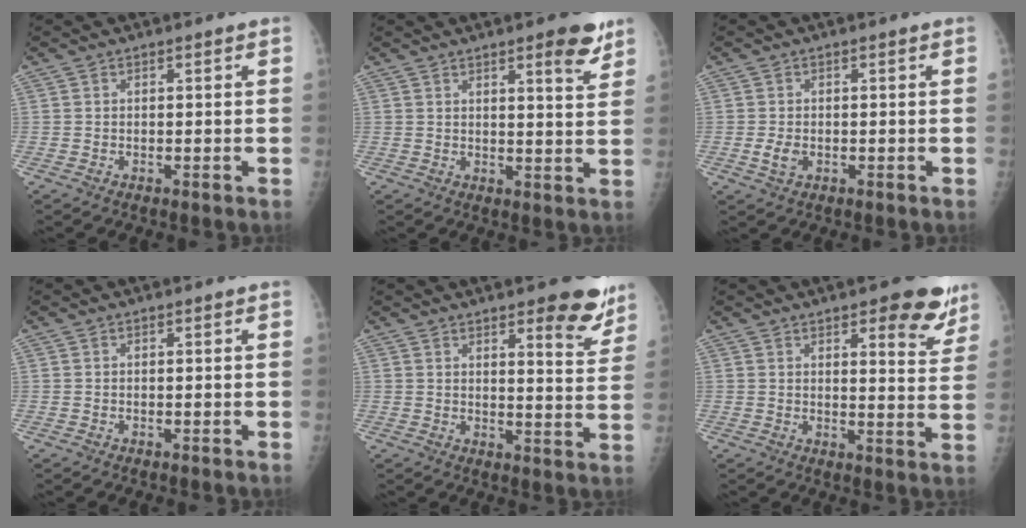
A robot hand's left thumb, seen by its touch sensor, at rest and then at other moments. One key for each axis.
{"total": 6.8, "fx": 4.3, "fy": 1.4, "fz": 5.0, "tx": -0.056, "ty": -0.025, "tz": 0.054}
{"total": 2.4, "fx": -0.4, "fy": 1.5, "fz": 1.8, "tx": -0.035, "ty": -0.002, "tz": -0.006}
{"total": 0.0}
{"total": 9.8, "fx": 6.5, "fy": 2.6, "fz": 6.8, "tx": -0.055, "ty": -0.040, "tz": 0.082}
{"total": 10.6, "fx": 6.7, "fy": 3.6, "fz": 7.5, "tx": -0.053, "ty": -0.035, "tz": 0.081}